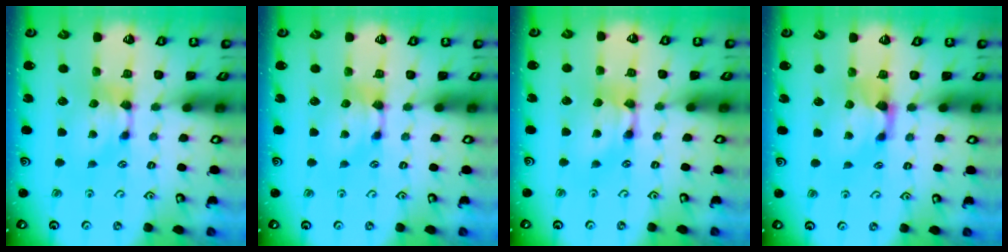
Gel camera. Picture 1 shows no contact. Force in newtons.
{"total": 0.0}
{"total": 1.8, "press": 1.8, "slide": 0.1}
{"total": 1.1, "press": 0.1, "slide": 1.1}